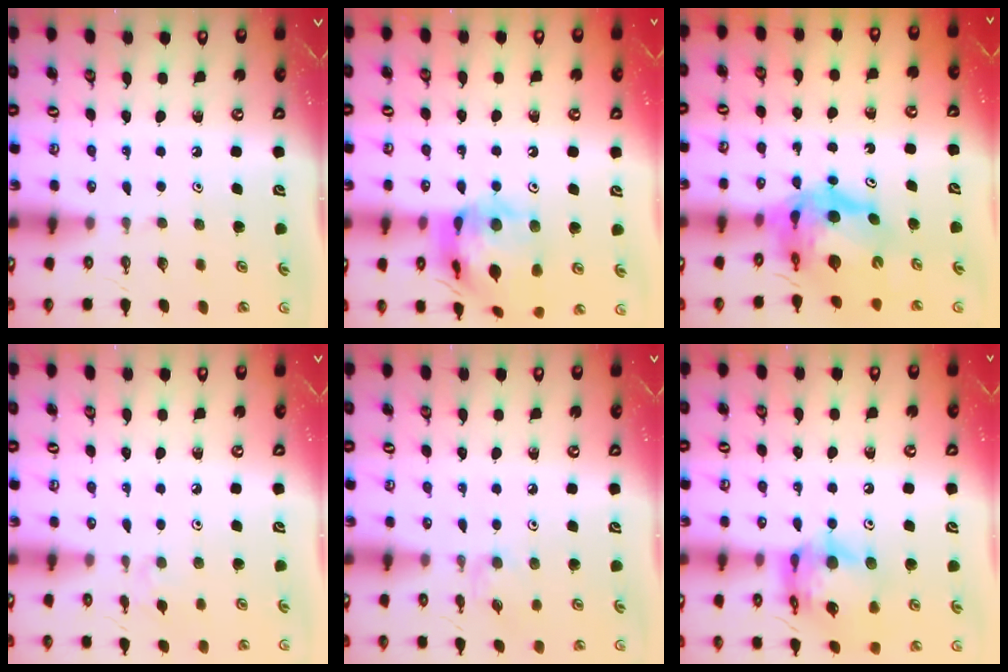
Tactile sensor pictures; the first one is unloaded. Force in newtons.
{"total": 18.9, "press": 18.8, "slide": 2.0}
{"total": 11.9, "press": 11.8, "slide": 1.5}
{"total": 2.4, "press": 2.4, "slide": 0.4}
{"total": 2.7, "press": 2.7, "slide": 0.4}
{"total": 16.0, "press": 15.9, "slide": 1.8}